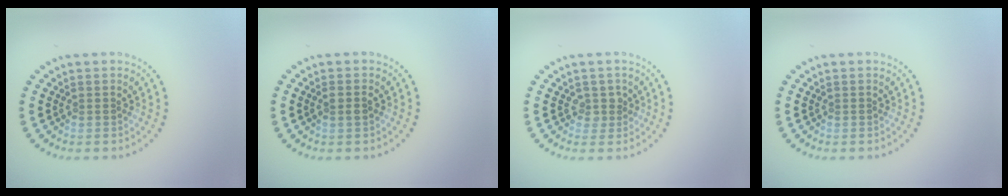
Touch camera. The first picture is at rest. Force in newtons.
{"total": 1.1, "press": 1.0, "slide": 0.3}
{"total": 1.3, "press": 1.2, "slide": 0.7}
{"total": 0.0}